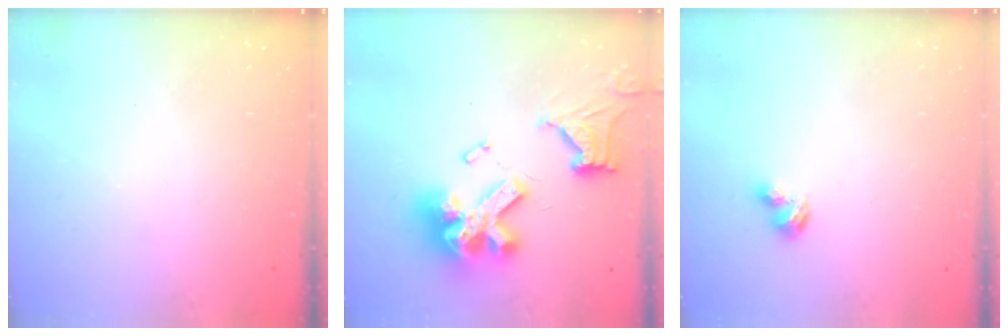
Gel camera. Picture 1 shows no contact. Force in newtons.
{"total": 20.1, "press": 20.0, "slide": 2.1}
{"total": 2.9, "press": 2.8, "slide": 0.5}